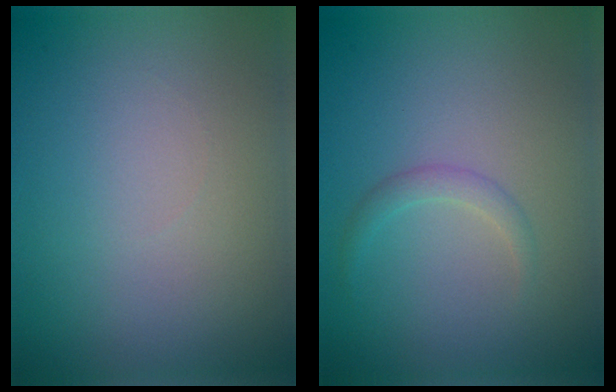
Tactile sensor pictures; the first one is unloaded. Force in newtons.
{"total": 1.2, "press": 1.2, "slide": 0.1}